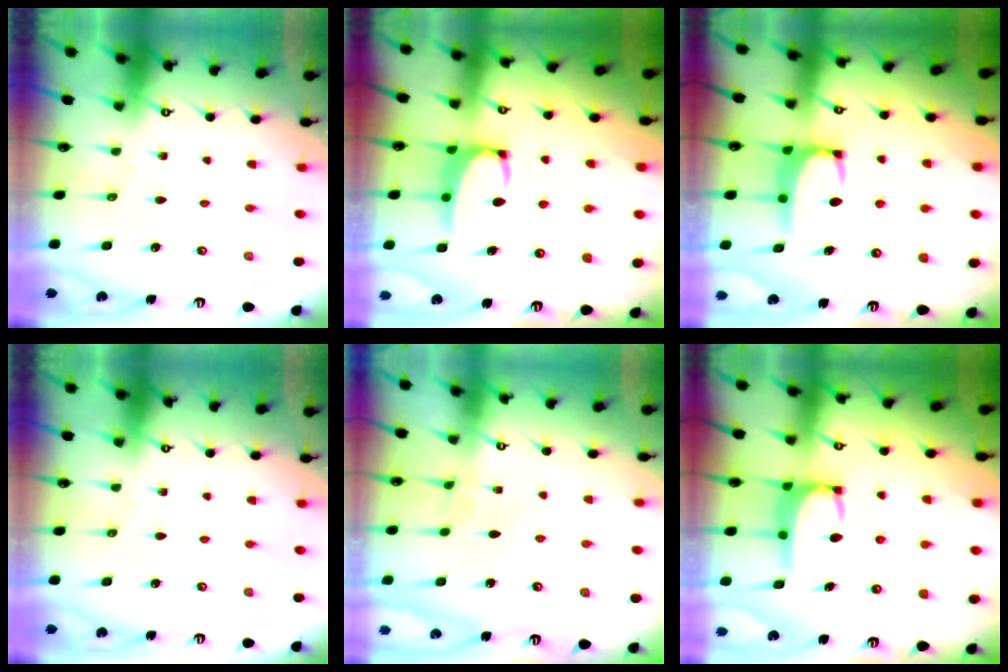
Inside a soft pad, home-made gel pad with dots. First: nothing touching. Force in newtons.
{"total": 2.6, "press": 2.5, "slide": 0.8}
{"total": 1.9, "press": 1.9, "slide": 0.3}
{"total": 0.0}
{"total": 2.5, "press": 2.4, "slide": 0.3}
{"total": 2.9, "press": 2.9, "slide": 0.3}